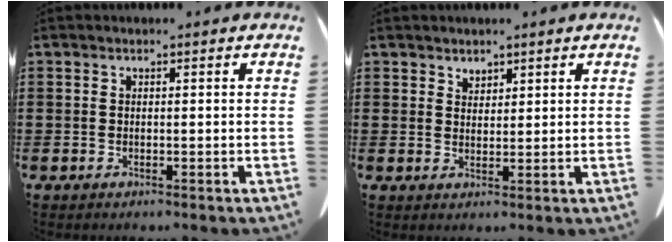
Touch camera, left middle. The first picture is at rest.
{"total": 1.8, "force": [1.6, 0.7, 0.1], "torque": [-0.005, 0.001, 0.032]}